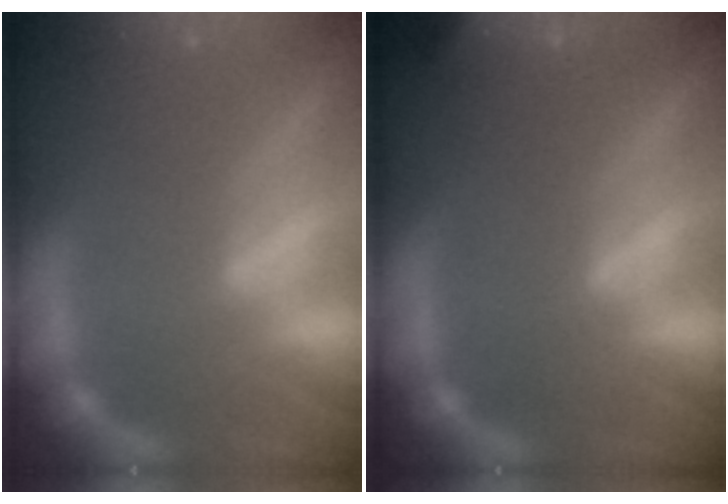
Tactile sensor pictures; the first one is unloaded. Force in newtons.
{"total": 7.4}